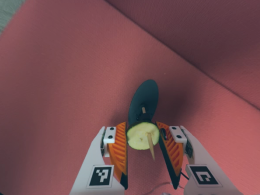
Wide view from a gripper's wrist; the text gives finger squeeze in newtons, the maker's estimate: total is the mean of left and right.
{"total": 9.0, "left": 8.9, "right": 9.0}